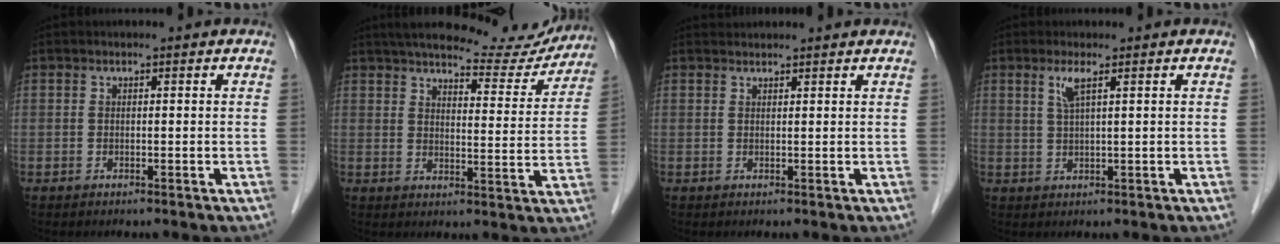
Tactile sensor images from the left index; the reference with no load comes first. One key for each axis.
{"total": 17.4, "fx": 15.9, "fy": 3.8, "fz": 6.0, "tx": -0.074, "ty": -0.006, "tz": 0.197}
{"total": 3.6, "fx": 3.5, "fy": 0.4, "fz": 0.3, "tx": -0.009, "ty": 0.030, "tz": 0.048}
{"total": 2.6, "fx": 1.4, "fy": 0.0, "fz": 2.2, "tx": -0.053, "ty": 0.000, "tz": 0.031}